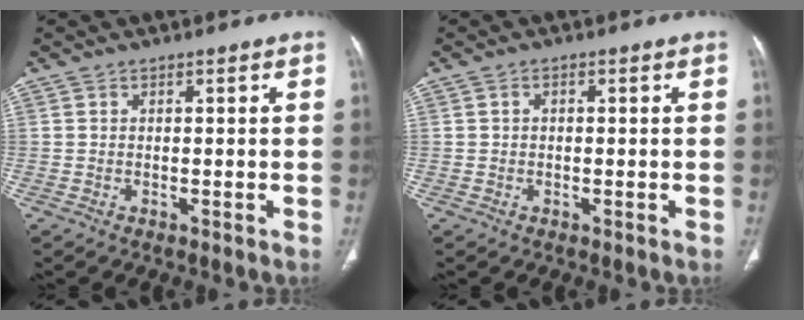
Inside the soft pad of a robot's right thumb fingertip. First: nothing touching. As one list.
[{"total": 0.8, "force": [0.1, 0.6, 0.5], "torque": [-0.007, 0.003, -0.001]}]